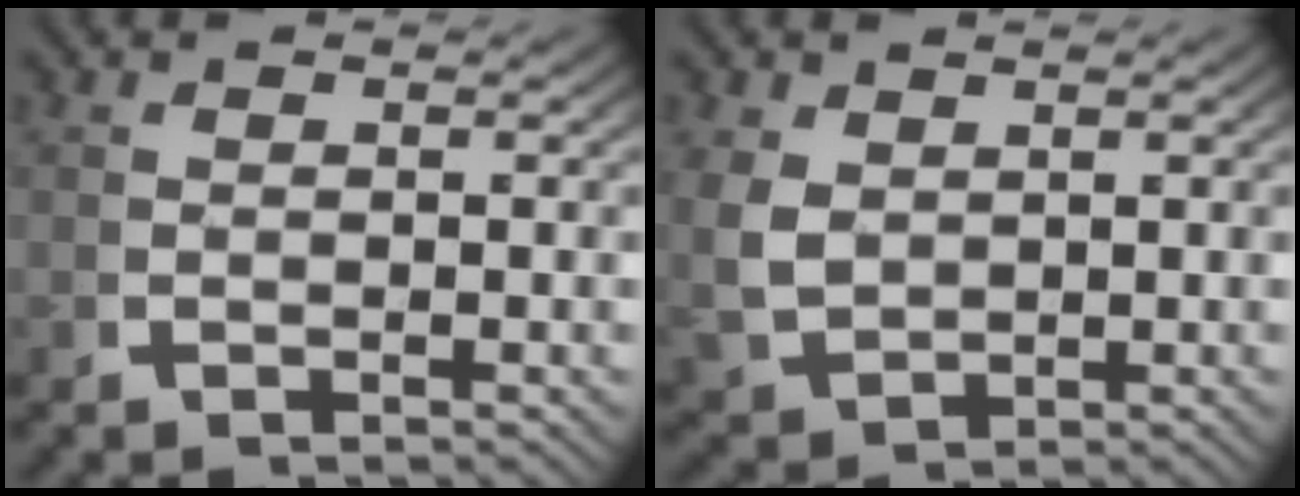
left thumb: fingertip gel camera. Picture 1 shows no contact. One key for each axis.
{"total": 3.9, "fx": 0.8, "fy": 3.0, "fz": 2.3, "tx": -0.070, "ty": -0.018, "tz": 0.036}